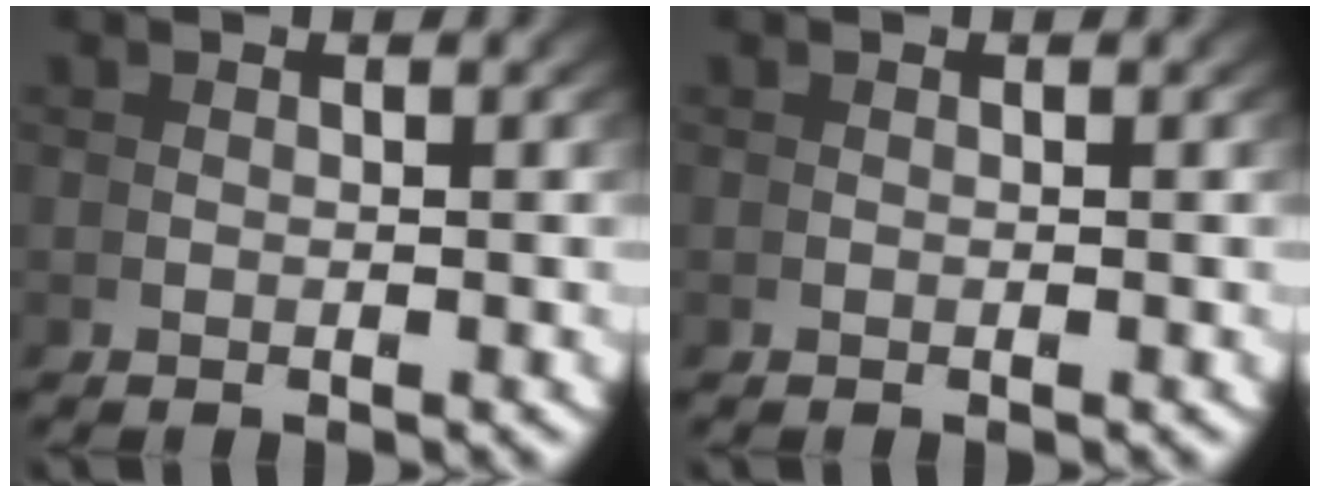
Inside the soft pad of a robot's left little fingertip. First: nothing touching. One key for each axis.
{"total": 0.0}